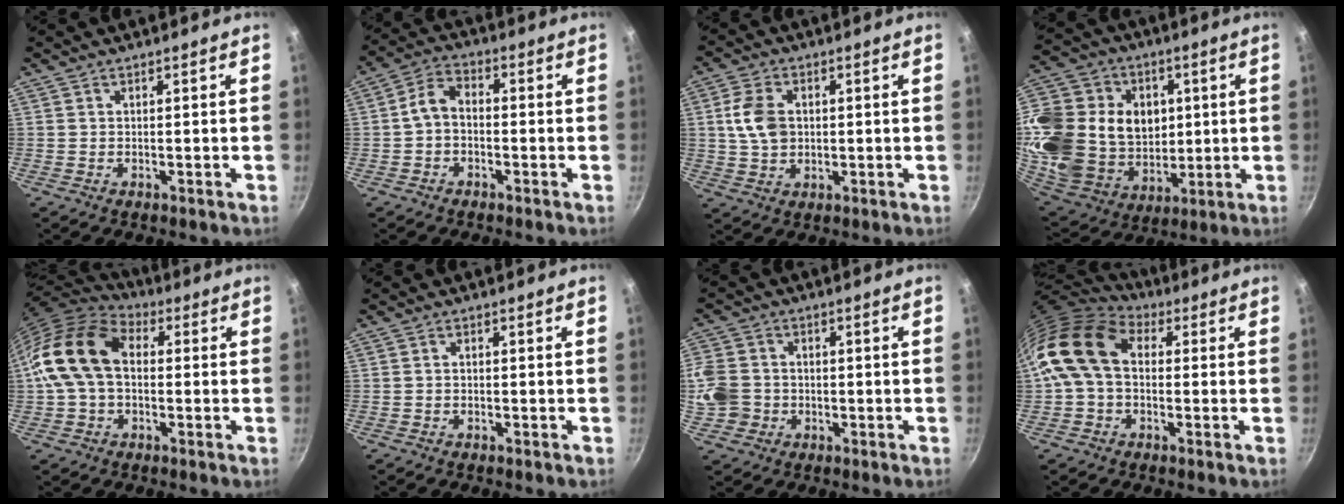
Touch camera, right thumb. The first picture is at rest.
{"total": 5.6, "force": [-1.1, 3.9, 3.9], "torque": [-0.069, 0.031, -0.030]}
{"total": 7.8, "force": [1.0, 5.6, 5.4], "torque": [-0.091, 0.006, 0.017]}
{"total": 32.3, "force": [5.5, 25.8, 18.6], "torque": [-0.396, 0.015, 0.115]}
{"total": 15.7, "force": [0.8, 10.8, 11.4], "torque": [-0.196, 0.035, -0.002]}
{"total": 0.8, "force": [-0.3, 0.5, 0.4], "torque": [-0.012, 0.006, -0.006]}
{"total": 10.1, "force": [-1.3, 9.1, 4.1], "torque": [-0.087, 0.022, -0.033]}
{"total": 14.1, "force": [1.6, 9.9, 9.9], "torque": [-0.166, 0.024, 0.010]}